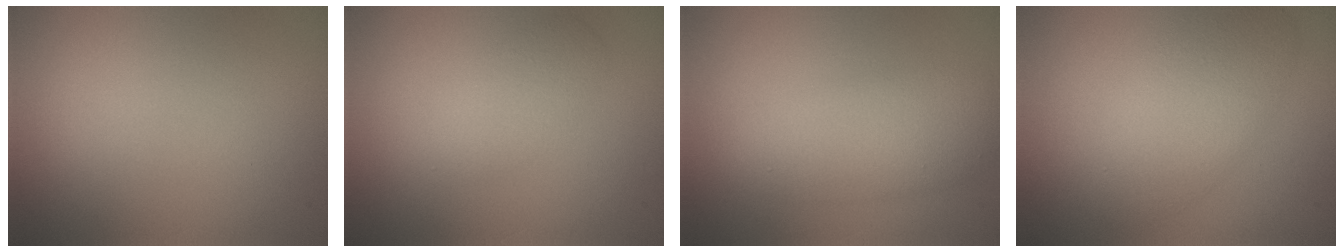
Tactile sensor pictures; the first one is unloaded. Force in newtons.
{"total": 2.2, "press": 2.2, "slide": 0.0}
{"total": 4.4, "press": 4.4, "slide": 0.3}
{"total": 5.0, "press": 5.0, "slide": 0.1}